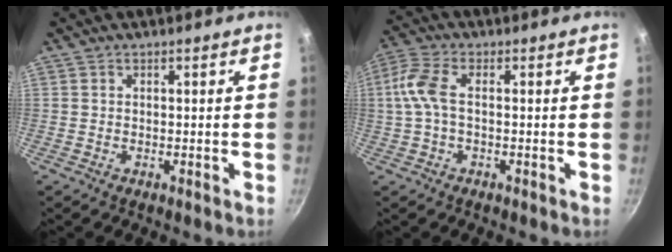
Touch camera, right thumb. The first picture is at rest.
{"total": 7.1, "force": [0.1, 3.5, 6.1], "torque": [-0.146, 0.019, -0.008]}